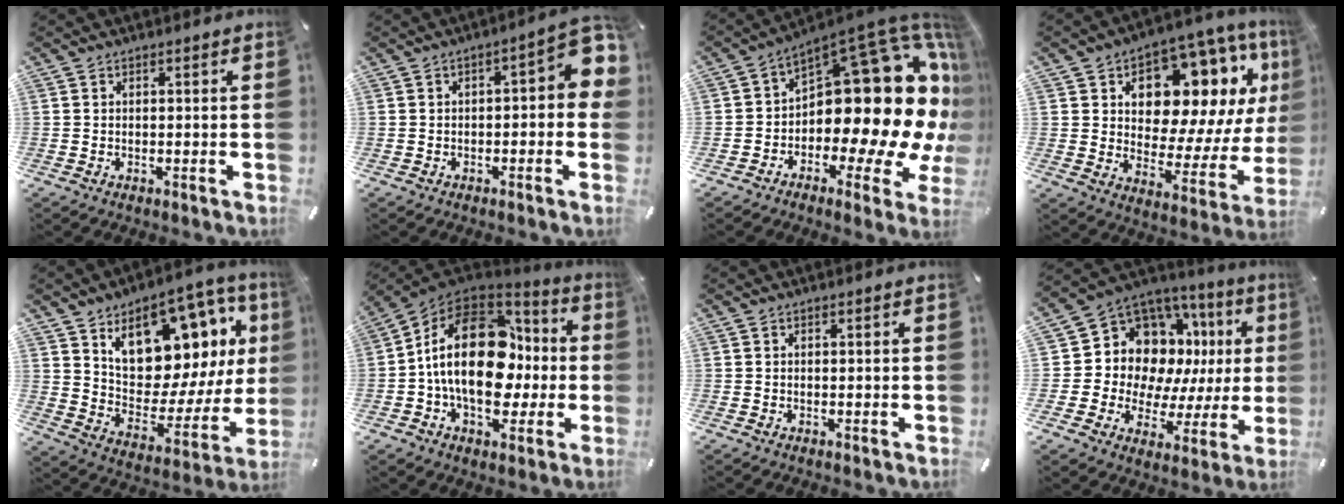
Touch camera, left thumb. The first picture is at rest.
{"total": 7.7, "force": [0.1, 3.3, 7.0], "torque": [-0.085, -0.012, -0.002]}
{"total": 23.0, "force": [3.1, 13.2, 18.5], "torque": [-0.238, -0.055, 0.072]}
{"total": 15.4, "force": [8.0, 9.5, 9.1], "torque": [-0.128, -0.066, 0.139]}
{"total": 15.4, "force": [9.6, 9.3, 7.7], "torque": [-0.111, -0.087, 0.165]}
{"total": 23.2, "force": [1.1, 15.3, 17.4], "torque": [-0.312, 0.006, 0.027]}
{"total": 0.0}
{"total": 12.6, "force": [5.6, 9.7, 5.6], "torque": [-0.103, -0.073, 0.115]}